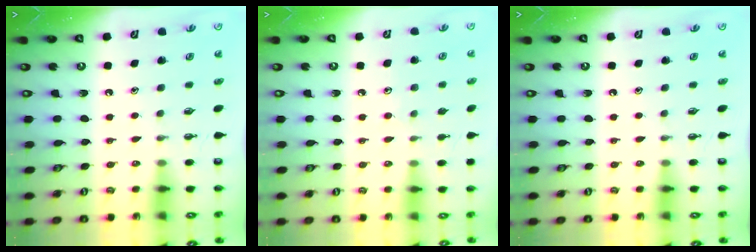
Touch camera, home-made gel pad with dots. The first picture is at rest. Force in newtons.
{"total": 5.0, "press": 5.0, "slide": 0.4}
{"total": 0.0}